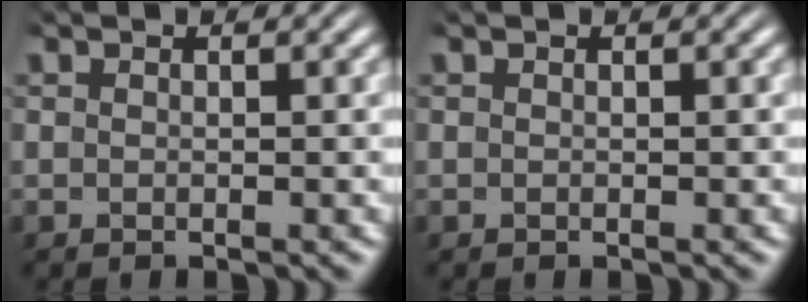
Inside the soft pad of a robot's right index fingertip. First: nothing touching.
{"total": 0.0}